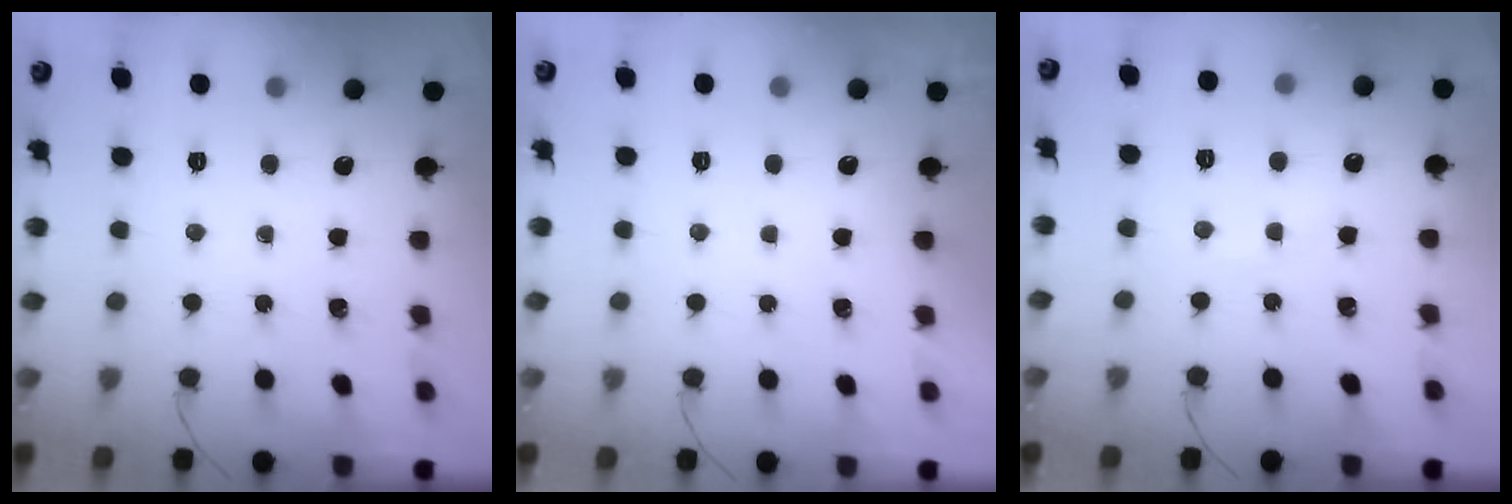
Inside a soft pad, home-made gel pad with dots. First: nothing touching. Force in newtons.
{"total": 2.9, "press": 2.9, "slide": 0.1}
{"total": 3.0, "press": 2.9, "slide": 0.9}